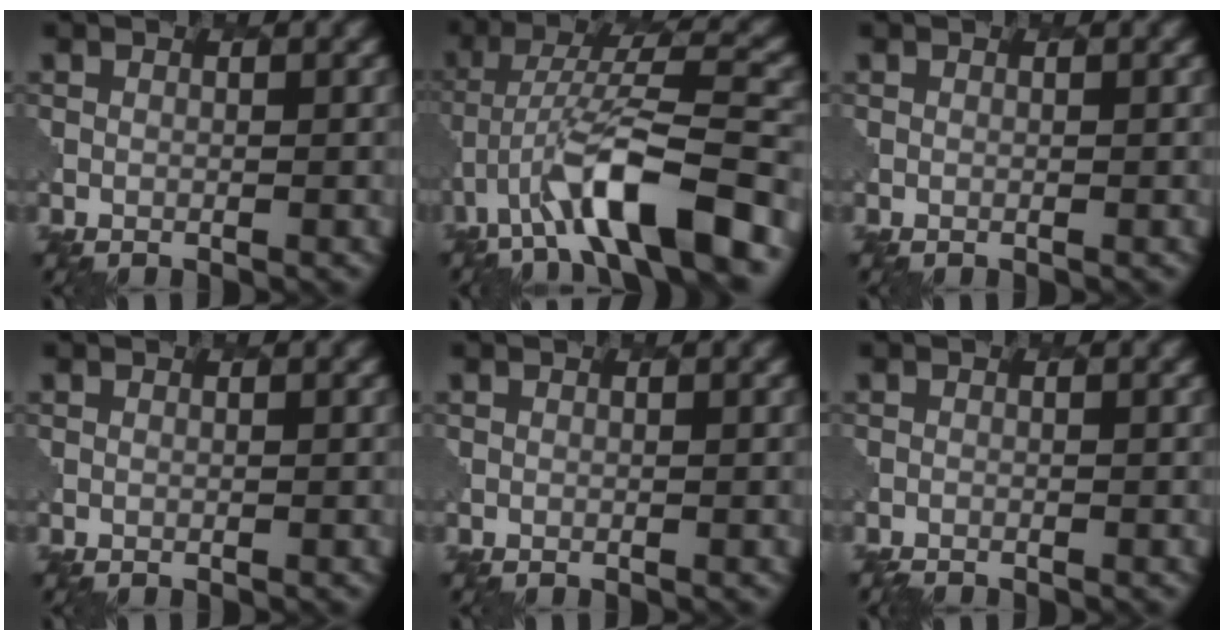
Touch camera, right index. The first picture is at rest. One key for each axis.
{"total": 9.7, "fx": -4.7, "fy": 2.3, "fz": 8.1, "tx": -0.151, "ty": 0.016, "tz": -0.080}
{"total": 0.0}
{"total": 0.0}
{"total": 0.0}
{"total": 1.1, "fx": -1.1, "fy": 0.2, "fz": 0.1, "tx": 0.005, "ty": -0.006, "tz": -0.019}